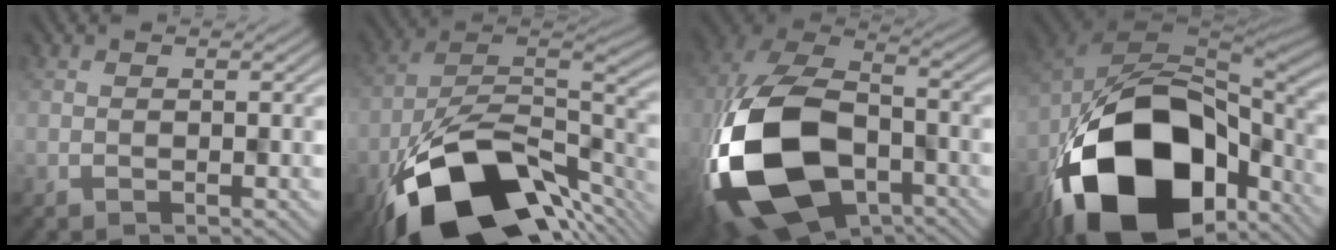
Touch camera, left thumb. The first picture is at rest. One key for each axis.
{"total": 17.2, "fx": -9.4, "fy": 8.9, "fz": 11.3, "tx": -0.204, "ty": -0.037, "tz": -0.155}
{"total": 19.2, "fx": -6.6, "fy": 12.2, "fz": 13.3, "tx": -0.332, "ty": -0.054, "tz": -0.104}
{"total": 20.0, "fx": -9.4, "fy": 12.4, "fz": 12.5, "tx": -0.263, "ty": -0.056, "tz": -0.125}